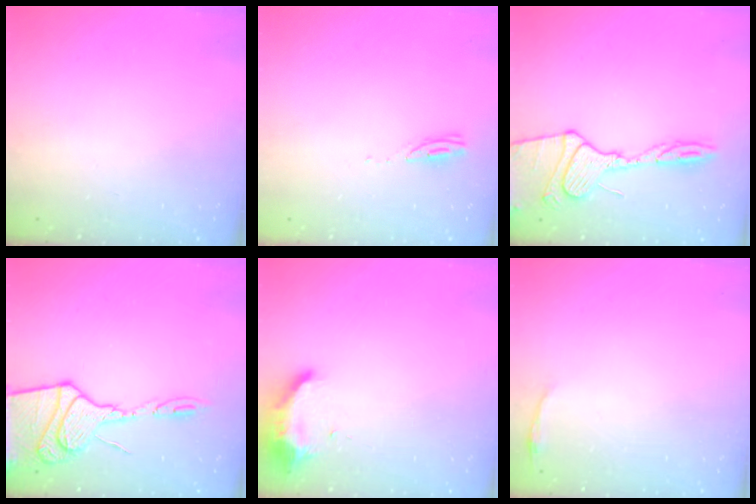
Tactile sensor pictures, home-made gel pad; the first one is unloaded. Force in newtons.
{"total": 2.9, "press": 2.8, "slide": 0.4}
{"total": 15.2, "press": 15.1, "slide": 1.3}
{"total": 15.2, "press": 15.2, "slide": 1.4}
{"total": 9.2, "press": 9.2, "slide": 0.6}
{"total": 2.9, "press": 2.8, "slide": 0.7}